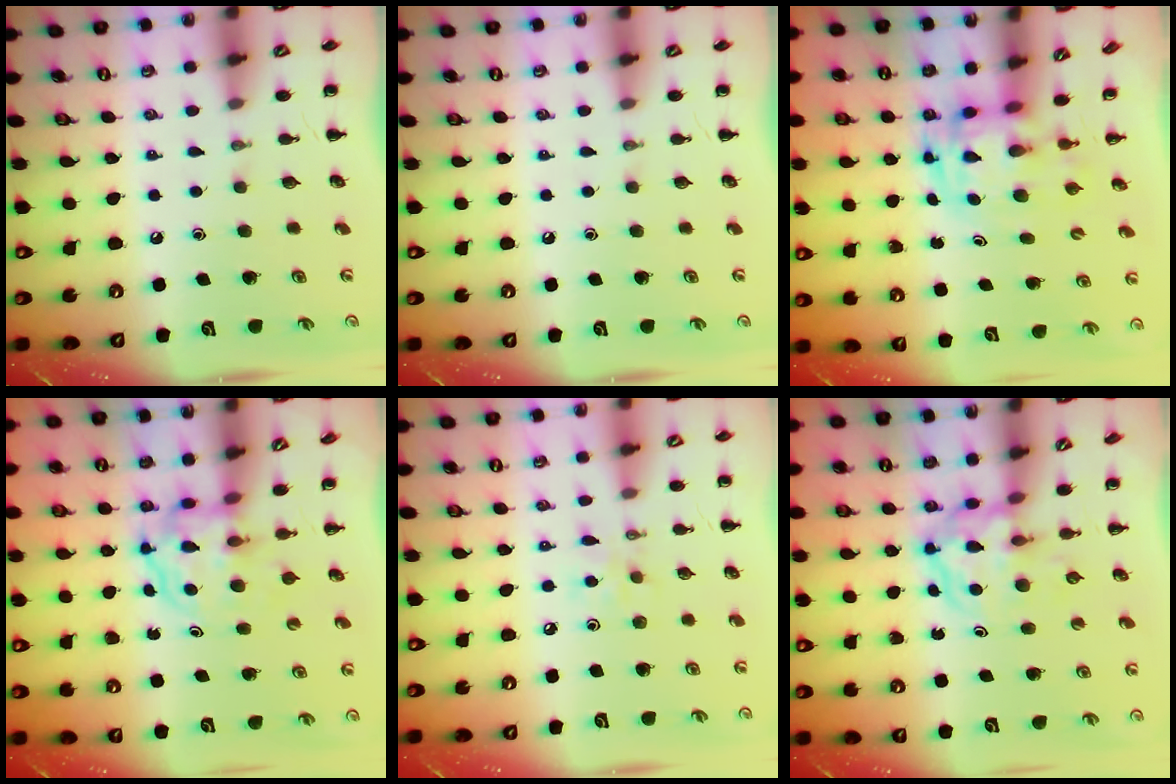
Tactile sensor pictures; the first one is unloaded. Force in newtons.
{"total": 0.0}
{"total": 3.0, "press": 2.9, "slide": 0.6}
{"total": 3.7, "press": 3.7, "slide": 0.2}
{"total": 3.0, "press": 2.8, "slide": 1.0}
{"total": 3.8, "press": 3.8, "slide": 0.5}